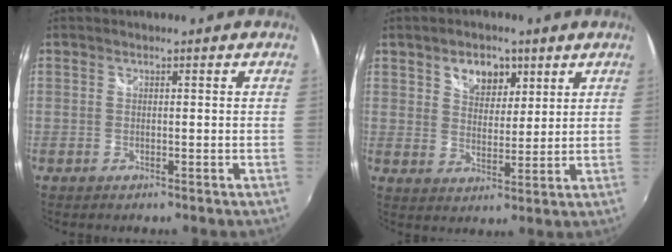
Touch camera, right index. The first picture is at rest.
{"total": 6.7, "force": [3.6, 4.4, 3.7], "torque": [-0.053, 0.009, 0.061]}